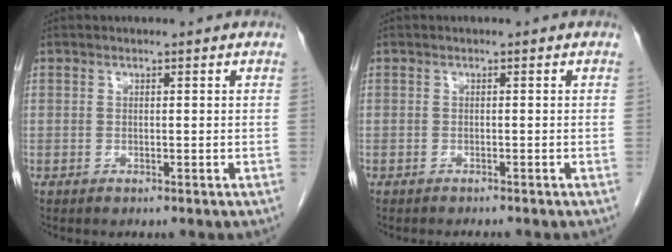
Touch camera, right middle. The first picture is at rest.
{"total": 1.2, "force": [-1.2, 0.0, 0.3], "torque": [-0.005, -0.003, -0.015]}